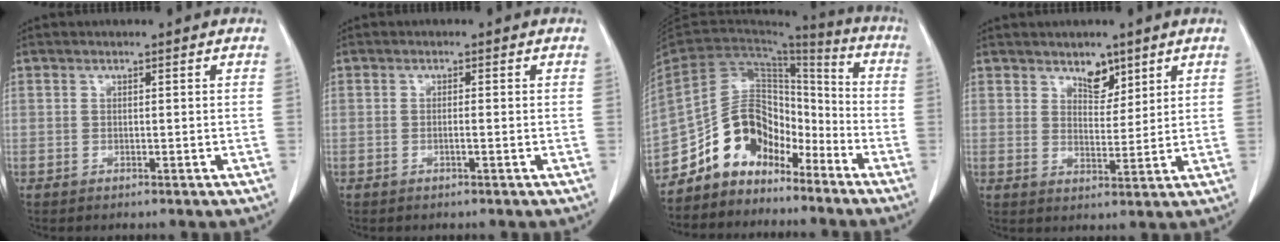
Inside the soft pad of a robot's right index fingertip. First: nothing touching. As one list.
[{"total": 0.7, "force": [-0.2, -0.1, 0.6], "torque": [-0.010, 0.002, -0.002]}, {"total": 12.8, "force": [-9.6, 7.4, 3.9], "torque": [-0.074, 0.065, -0.177]}, {"total": 4.1, "force": [3.0, 2.2, 1.8], "torque": [-0.023, -0.004, 0.052]}]